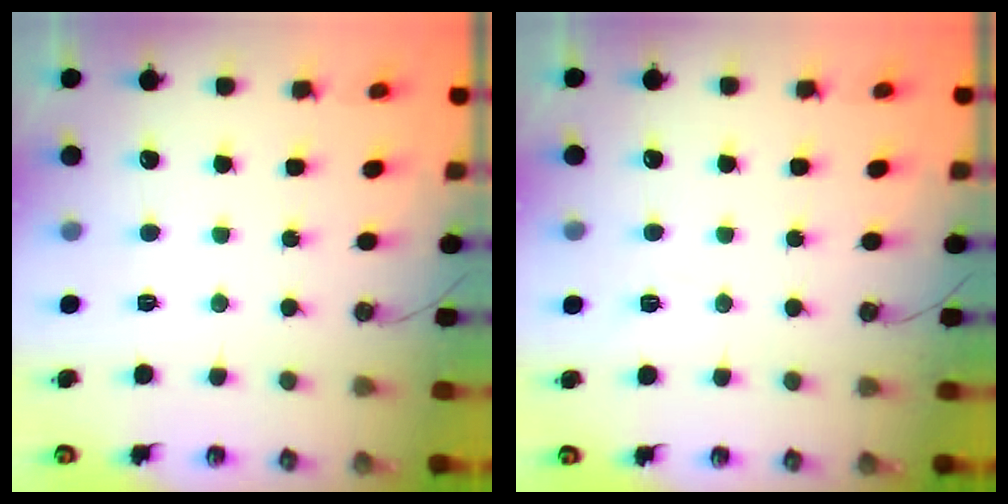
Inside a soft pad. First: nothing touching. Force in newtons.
{"total": 5.9, "press": 3.8, "slide": 4.5}